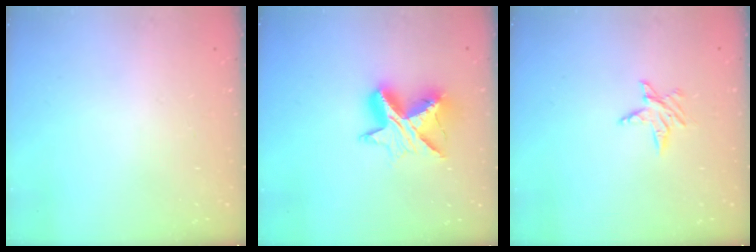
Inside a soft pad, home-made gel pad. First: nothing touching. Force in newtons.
{"total": 11.2, "press": 11.2, "slide": 0.8}
{"total": 5.1, "press": 5.1, "slide": 0.5}